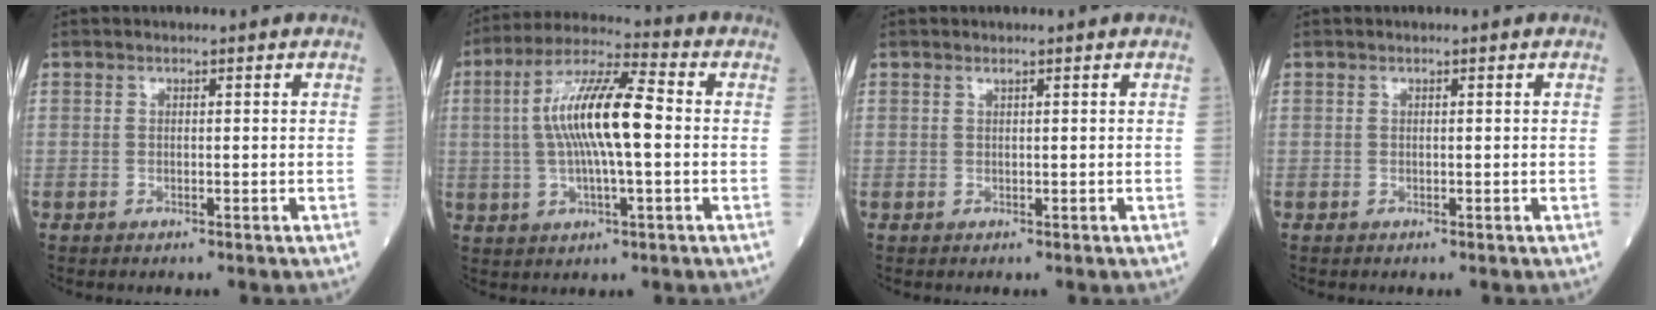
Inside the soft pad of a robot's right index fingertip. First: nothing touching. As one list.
[{"total": 12.8, "force": [0.4, 2.3, 12.6], "torque": [-0.243, 0.018, 0.003]}, {"total": 0.0}, {"total": 0.0}]